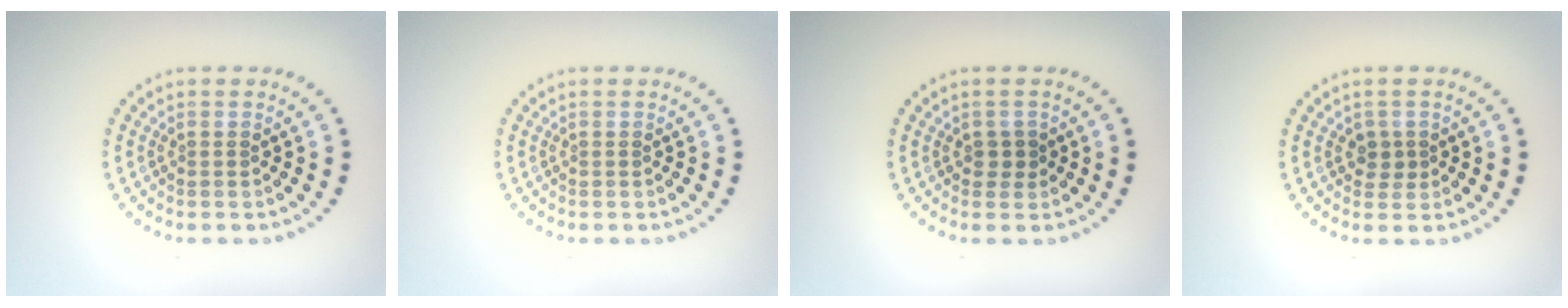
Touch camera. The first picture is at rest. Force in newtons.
{"total": 0.0}
{"total": 1.2, "press": 1.2, "slide": 0.4}
{"total": 1.4, "press": 1.3, "slide": 0.7}